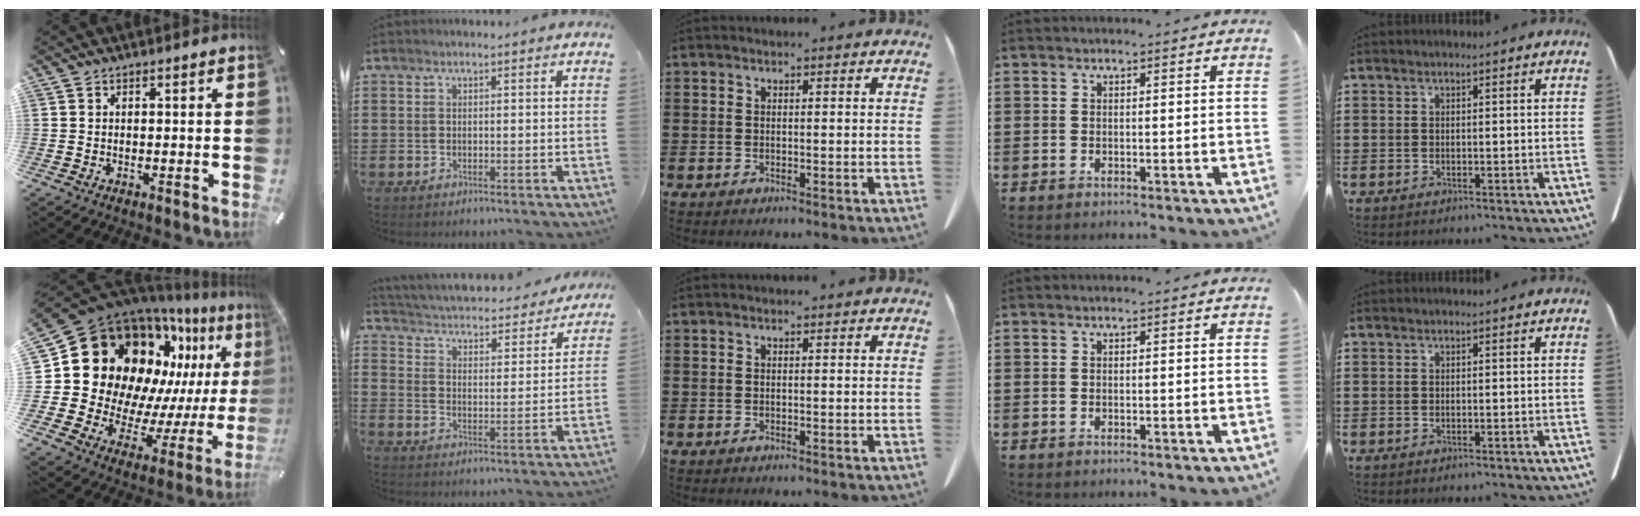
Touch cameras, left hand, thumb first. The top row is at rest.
{"thumb": {"total": 23.1, "force": [10.0, 17.0, 12.0], "torque": [-0.202, -0.116, 0.222]}, "index": {"total": 2.5, "force": [2.5, 0.2, 0.5], "torque": [-0.029, -0.030, 0.031]}}